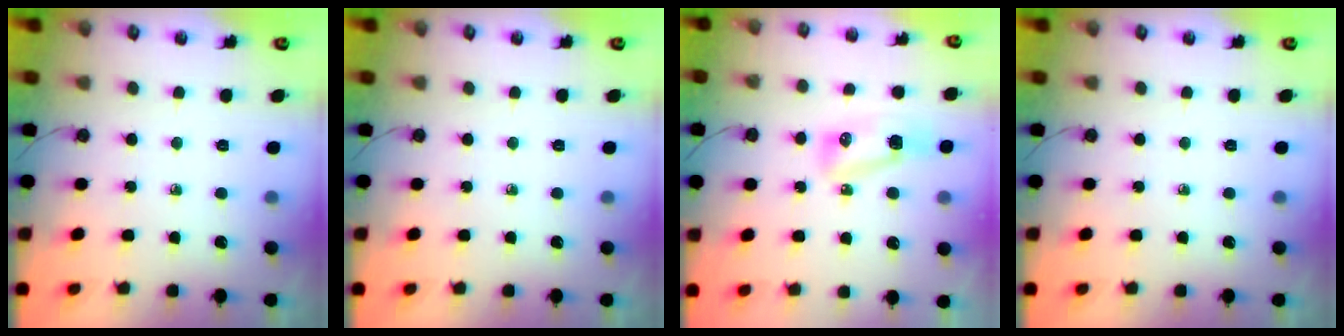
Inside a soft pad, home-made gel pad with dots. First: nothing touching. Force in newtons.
{"total": 0.0}
{"total": 8.0, "press": 7.8, "slide": 1.6}
{"total": 0.0}